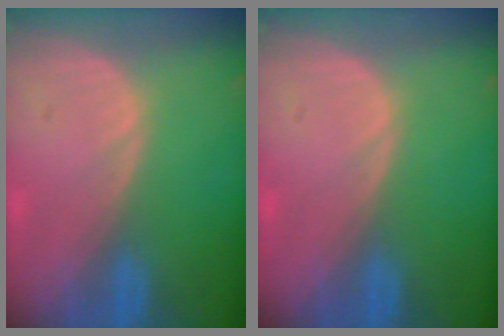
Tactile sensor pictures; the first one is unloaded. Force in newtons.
{"total": 0.0}